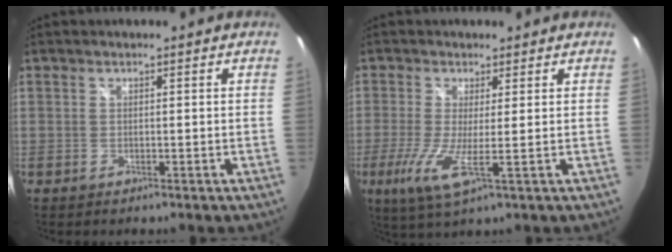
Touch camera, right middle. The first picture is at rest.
{"total": 6.7, "force": [-1.3, 0.3, 6.6], "torque": [-0.144, -0.021, -0.031]}